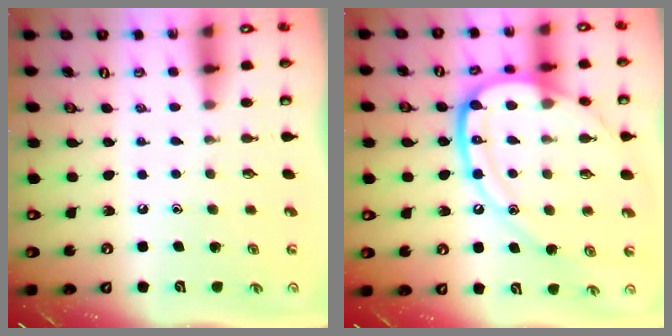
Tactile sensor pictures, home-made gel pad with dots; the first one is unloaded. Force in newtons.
{"total": 18.4, "press": 18.3, "slide": 1.9}